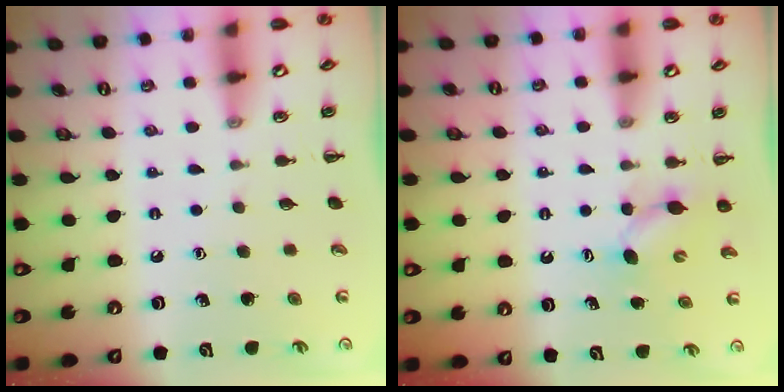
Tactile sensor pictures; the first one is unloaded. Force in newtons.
{"total": 3.9, "press": 3.7, "slide": 1.2}